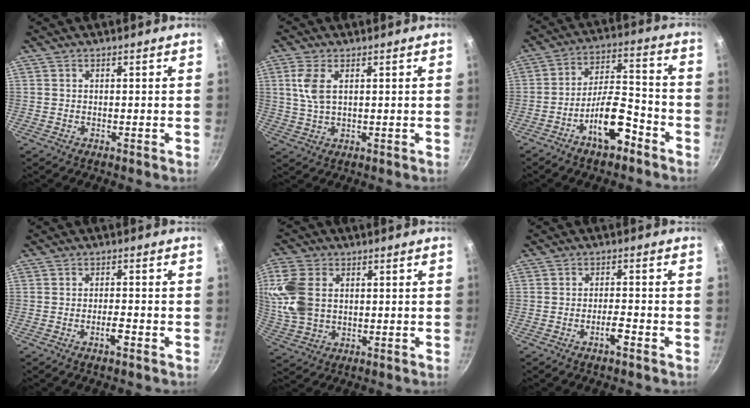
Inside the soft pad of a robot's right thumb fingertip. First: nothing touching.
{"total": 5.4, "force": [1.7, 2.6, 4.4], "torque": [-0.093, -0.003, 0.035]}
{"total": 11.6, "force": [-6.5, 4.6, 8.4], "torque": [-0.126, 0.059, -0.107]}
{"total": 2.8, "force": [-1.4, 0.8, 2.2], "torque": [-0.037, 0.014, -0.025]}
{"total": 10.7, "force": [1.9, 7.6, 7.3], "torque": [-0.146, 0.000, 0.041]}
{"total": 3.1, "force": [-1.8, 0.8, 2.4], "torque": [-0.041, 0.018, -0.033]}